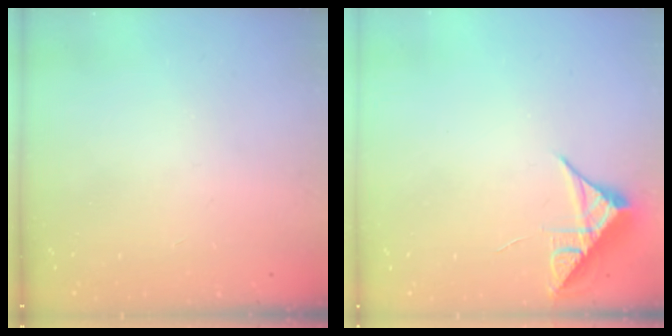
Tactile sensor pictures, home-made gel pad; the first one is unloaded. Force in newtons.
{"total": 7.7, "press": 7.7, "slide": 0.4}